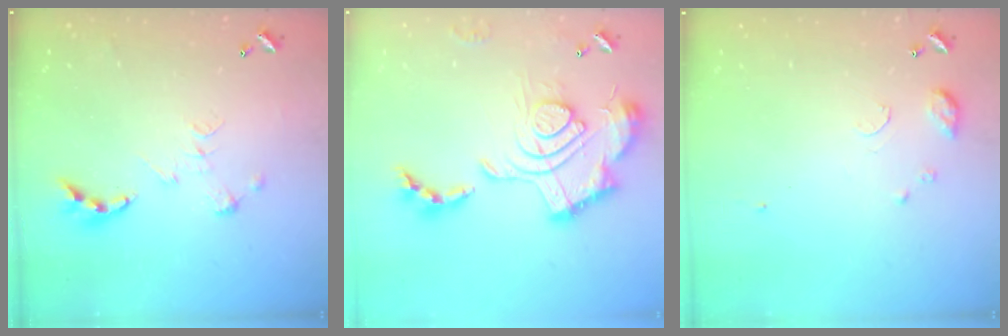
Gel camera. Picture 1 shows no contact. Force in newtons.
{"total": 2.5, "press": 1.9, "slide": 1.7}
{"total": 7.9, "press": 7.8, "slide": 0.8}